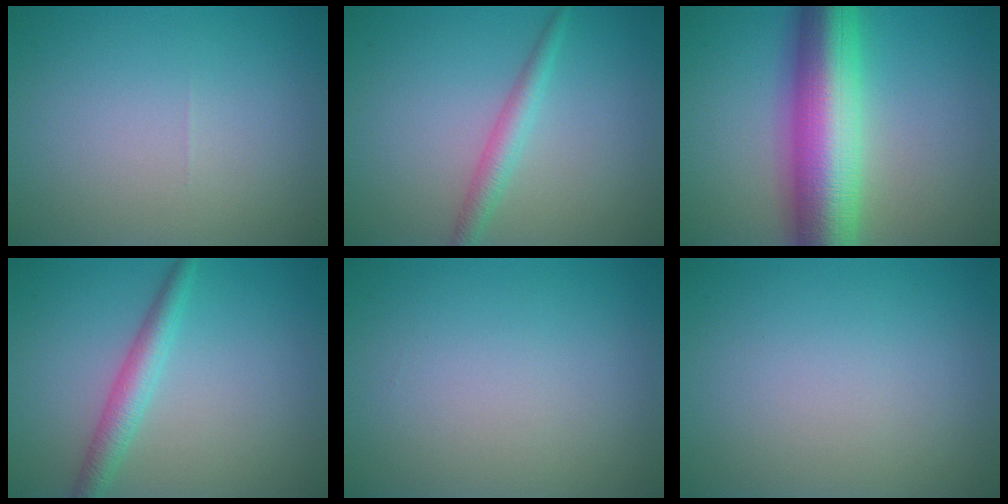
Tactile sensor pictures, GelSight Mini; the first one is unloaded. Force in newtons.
{"total": 2.2, "press": 2.2, "slide": 0.1}
{"total": 12.0, "press": 12.0, "slide": 0.1}
{"total": 2.8, "press": 2.8, "slide": 0.1}
{"total": 0.0}
{"total": 0.0}